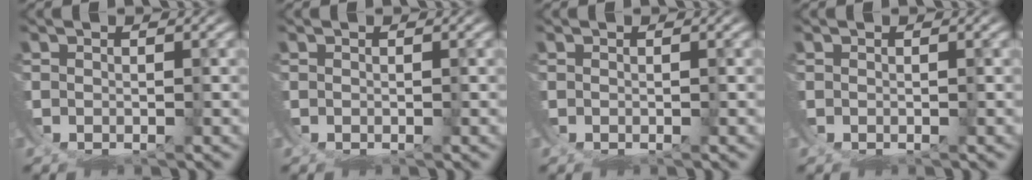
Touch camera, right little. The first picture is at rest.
{"total": 0.0}
{"total": 0.0}
{"total": 0.0}